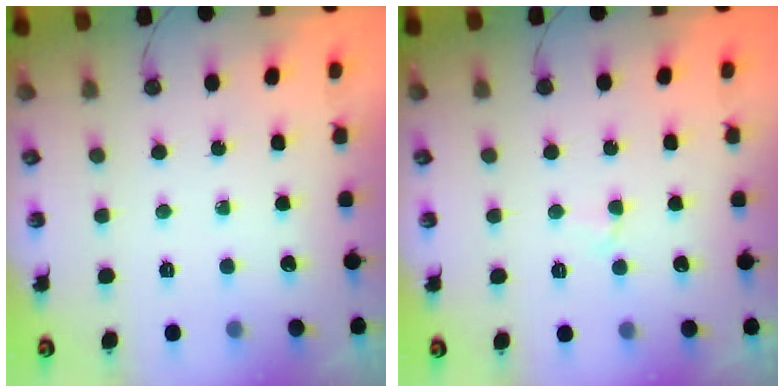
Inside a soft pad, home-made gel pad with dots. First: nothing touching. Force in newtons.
{"total": 2.6, "press": 2.6, "slide": 0.2}